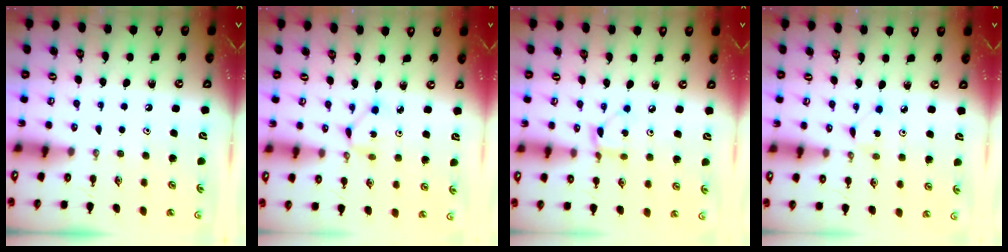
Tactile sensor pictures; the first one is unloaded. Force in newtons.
{"total": 1.6, "press": 1.6, "slide": 0.2}
{"total": 2.6, "press": 2.6, "slide": 0.3}
{"total": 1.5, "press": 1.4, "slide": 0.2}